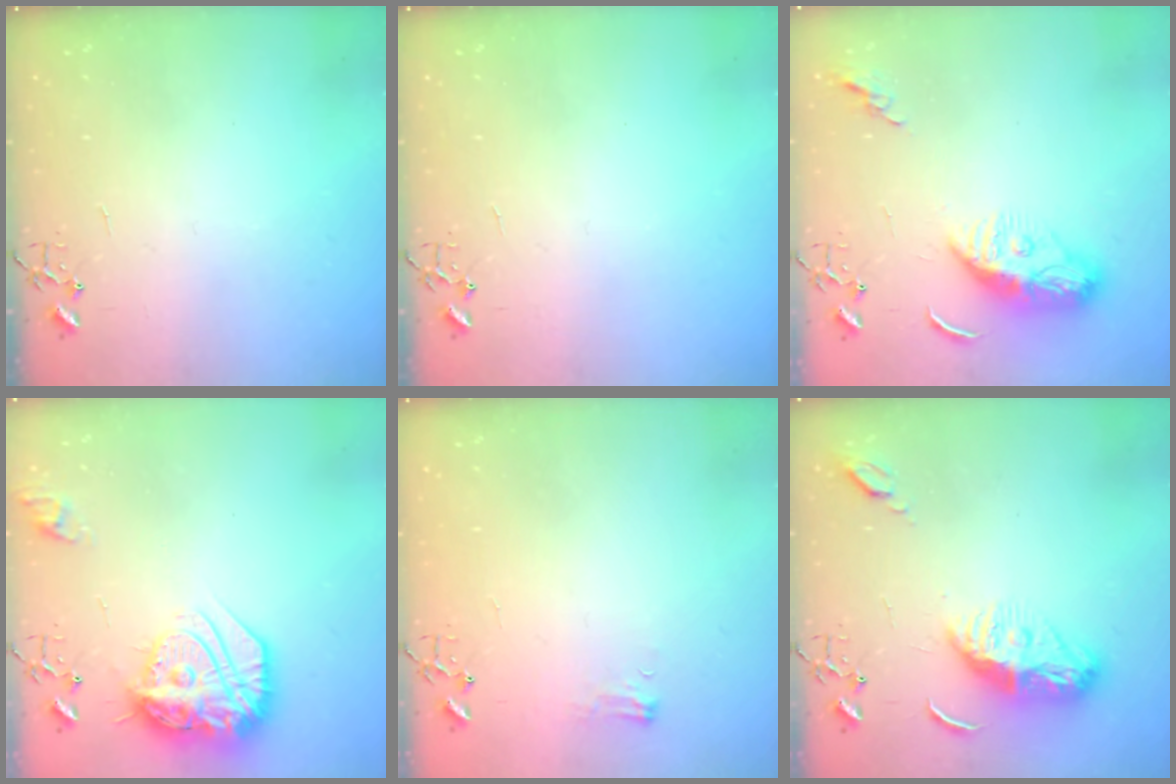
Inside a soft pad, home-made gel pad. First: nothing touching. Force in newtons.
{"total": 0.0}
{"total": 9.4, "press": 9.4, "slide": 1.0}
{"total": 20.9, "press": 20.8, "slide": 1.7}
{"total": 5.5, "press": 5.5, "slide": 0.7}
{"total": 11.3, "press": 11.3, "slide": 0.3}